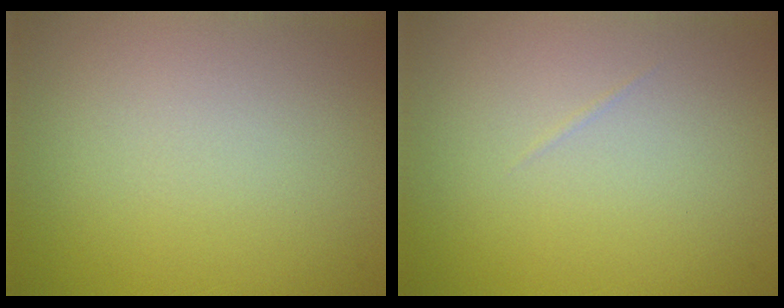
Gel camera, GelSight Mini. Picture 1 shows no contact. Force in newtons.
{"total": 0.0}